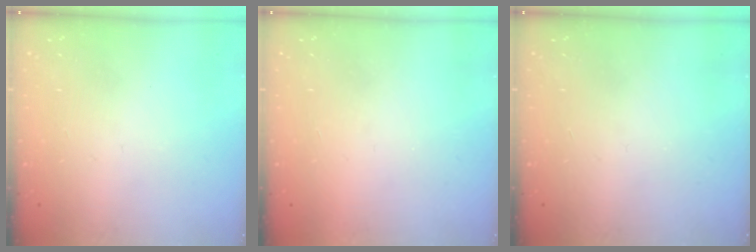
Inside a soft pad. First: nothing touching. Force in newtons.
{"total": 1.5, "press": 1.5, "slide": 0.1}
{"total": 0.0}